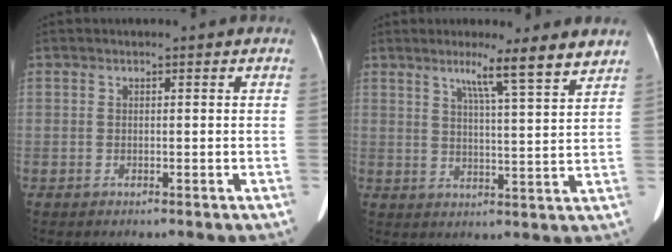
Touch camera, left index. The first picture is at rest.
{"total": 7.9, "force": [5.8, -0.7, 5.4], "torque": [-0.080, -0.016, 0.078]}